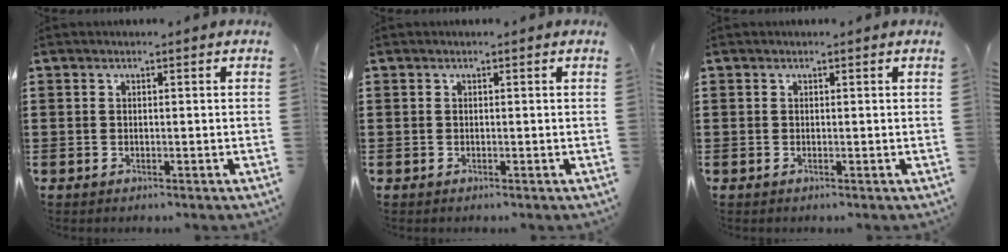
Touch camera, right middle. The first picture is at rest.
{"total": 0.0}
{"total": 0.0}